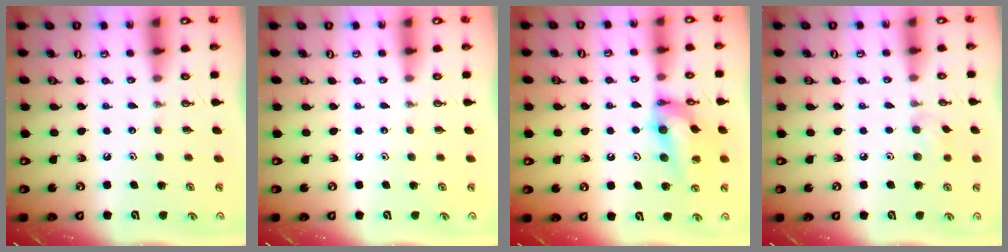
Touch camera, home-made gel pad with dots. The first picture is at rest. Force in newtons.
{"total": 0.0}
{"total": 15.0, "press": 14.3, "slide": 4.5}
{"total": 6.7, "press": 6.7, "slide": 0.9}